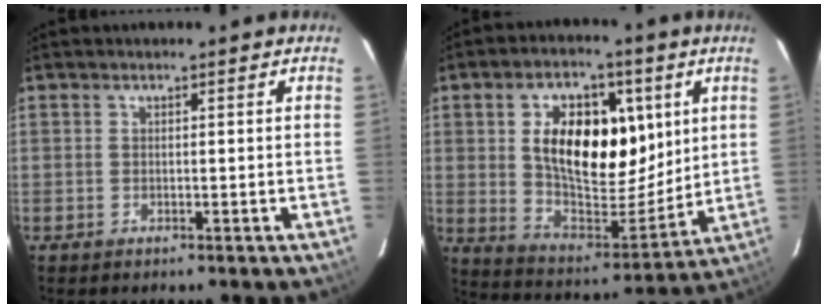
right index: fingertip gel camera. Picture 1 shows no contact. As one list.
[{"total": 18.6, "force": [5.0, 10.3, 14.7], "torque": [-0.256, 0.005, 0.095]}]